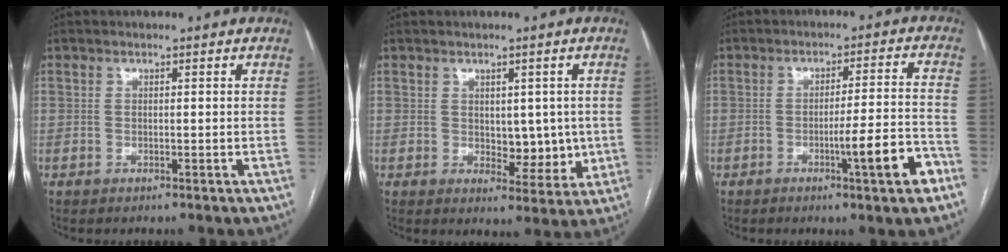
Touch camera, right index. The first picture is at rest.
{"total": 6.0, "force": [0.2, 3.5, 4.9], "torque": [-0.053, -0.003, 0.014]}
{"total": 8.7, "force": [-4.2, -0.2, 7.7], "torque": [-0.107, 0.000, -0.059]}